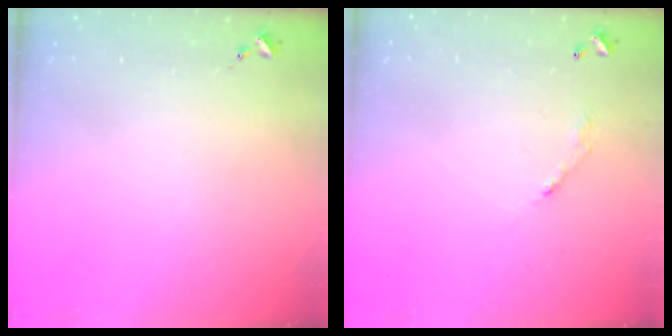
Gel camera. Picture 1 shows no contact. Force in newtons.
{"total": 5.7, "press": 5.7, "slide": 0.4}